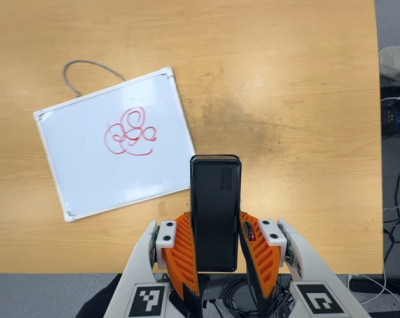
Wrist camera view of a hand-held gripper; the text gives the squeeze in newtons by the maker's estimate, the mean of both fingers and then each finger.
{"total": 4.6, "left": 3.0, "right": 6.2}